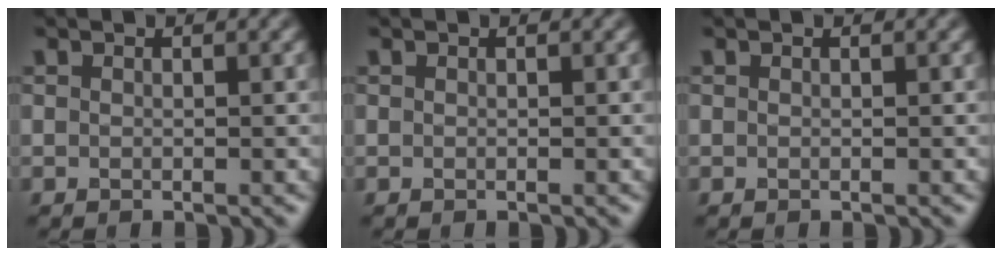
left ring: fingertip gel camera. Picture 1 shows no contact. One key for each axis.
{"total": 0.0}
{"total": 0.0}